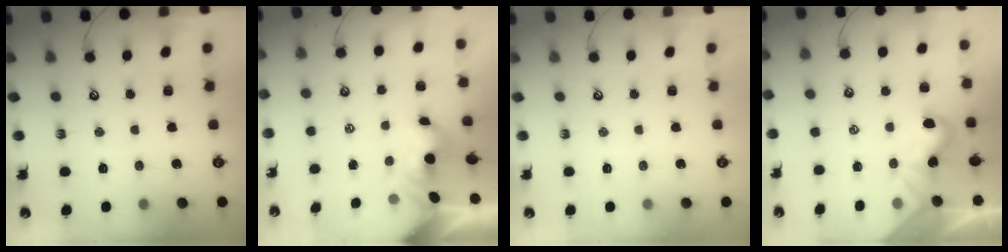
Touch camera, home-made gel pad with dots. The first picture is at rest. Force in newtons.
{"total": 1.5, "press": 1.3, "slide": 0.7}
{"total": 0.0}
{"total": 1.8, "press": 1.8, "slide": 0.4}